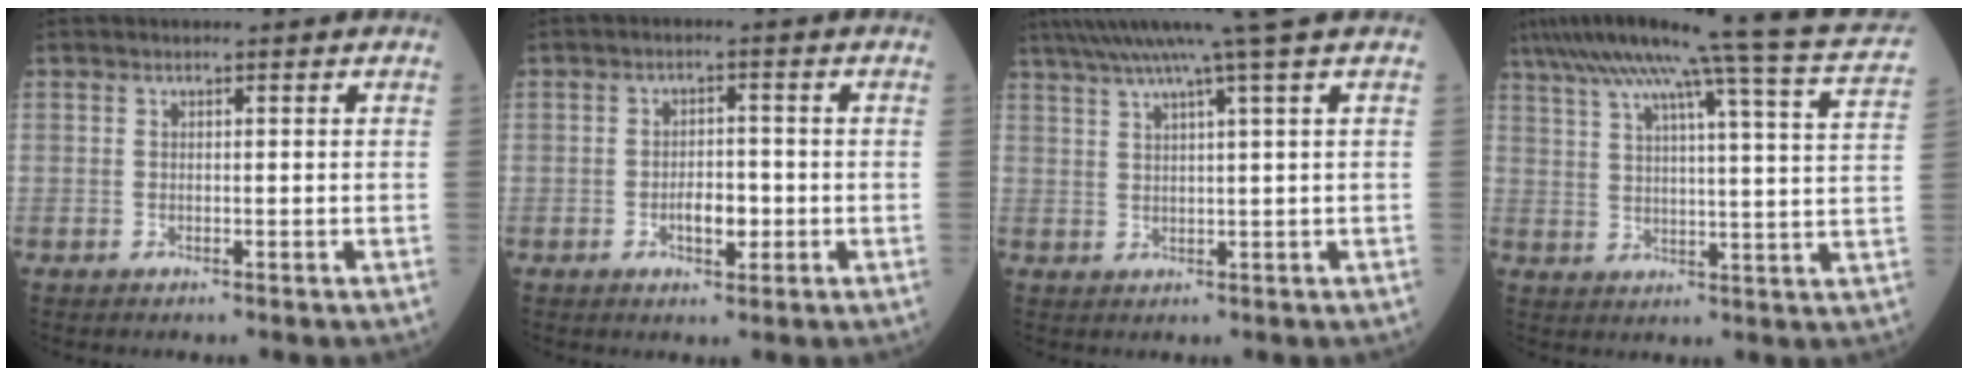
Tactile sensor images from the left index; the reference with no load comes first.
{"total": 3.7, "force": [-1.1, 1.7, 3.1], "torque": [-0.054, 0.003, -0.016]}
{"total": 9.2, "force": [6.7, -2.3, 5.9], "torque": [-0.095, 0.022, 0.097]}
{"total": 24.1, "force": [19.4, -1.0, 14.2], "torque": [-0.236, -0.011, 0.248]}